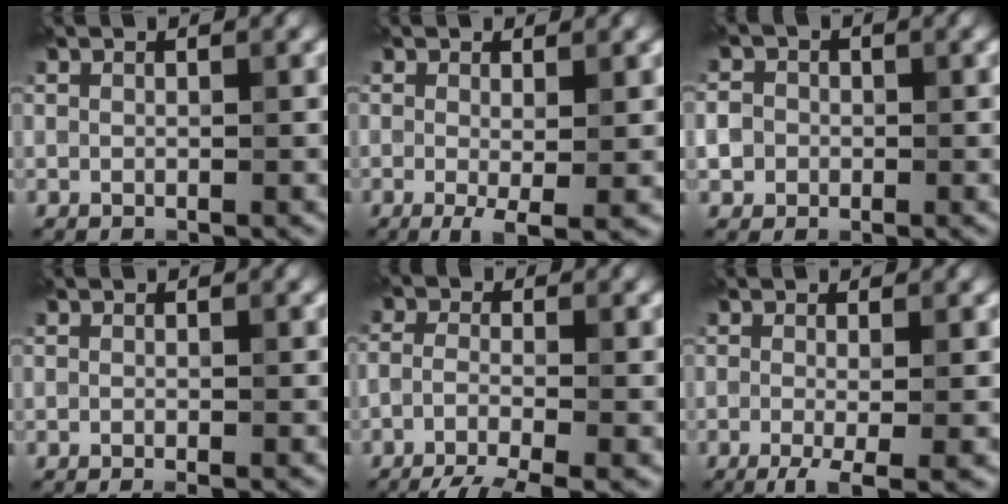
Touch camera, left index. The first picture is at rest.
{"total": 3.0, "force": [-0.5, 0.5, 2.9], "torque": [-0.050, -0.012, -0.008]}
{"total": 3.9, "force": [-0.5, 3.6, 1.4], "torque": [-0.011, 0.017, -0.036]}
{"total": 0.9, "force": [-0.5, 0.2, 0.7], "torque": [-0.011, -0.007, -0.007]}
{"total": 5.6, "force": [-3.8, 1.4, 3.9], "torque": [-0.074, -0.011, -0.078]}
{"total": 4.0, "force": [-1.4, 1.0, 3.6], "torque": [-0.058, -0.008, -0.026]}